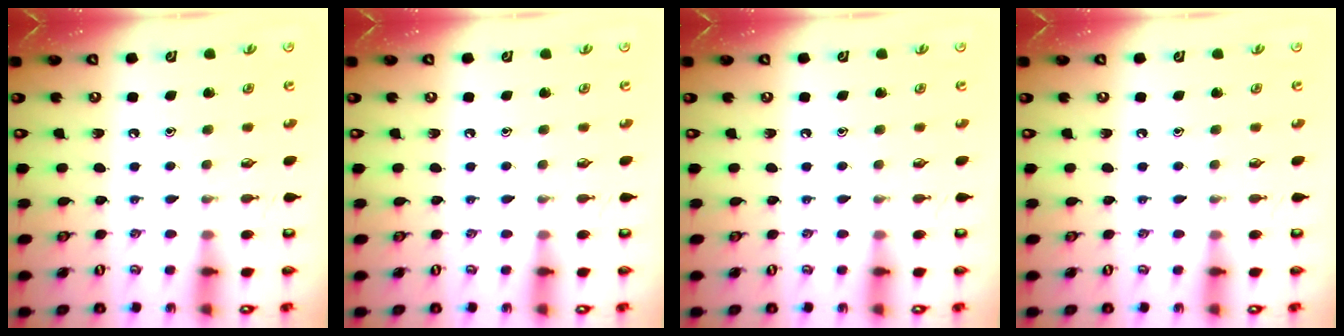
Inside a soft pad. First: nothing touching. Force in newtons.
{"total": 0.0}
{"total": 0.0}
{"total": 0.0}